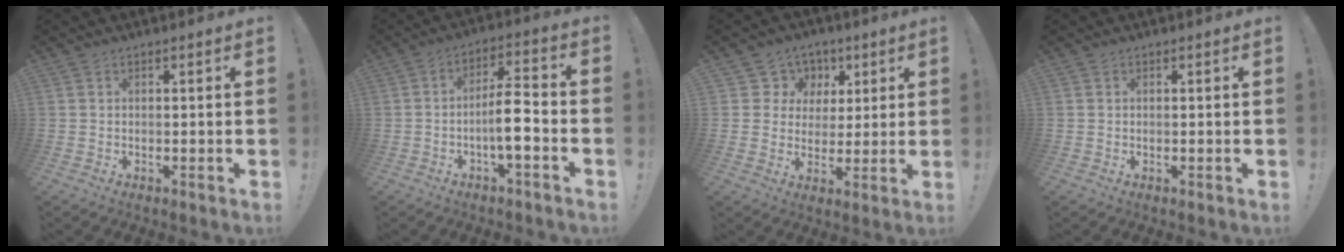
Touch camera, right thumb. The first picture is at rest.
{"total": 10.1, "force": [-3.0, 2.8, 9.2], "torque": [-0.172, 0.019, -0.056]}
{"total": 8.2, "force": [2.8, 7.5, 1.5], "torque": [-0.019, -0.019, 0.057]}
{"total": 0.0}